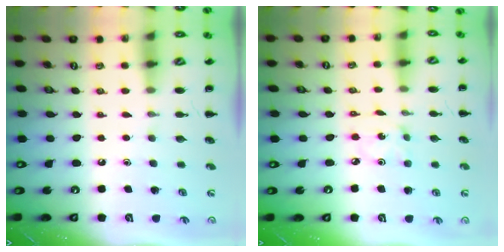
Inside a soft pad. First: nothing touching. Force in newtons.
{"total": 1.8, "press": 1.7, "slide": 0.5}